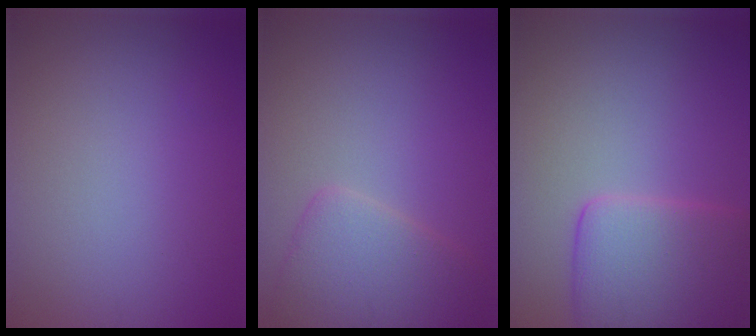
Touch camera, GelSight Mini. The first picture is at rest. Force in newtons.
{"total": 4.2, "press": 4.2, "slide": 0.1}
{"total": 6.0, "press": 6.0, "slide": 0.4}